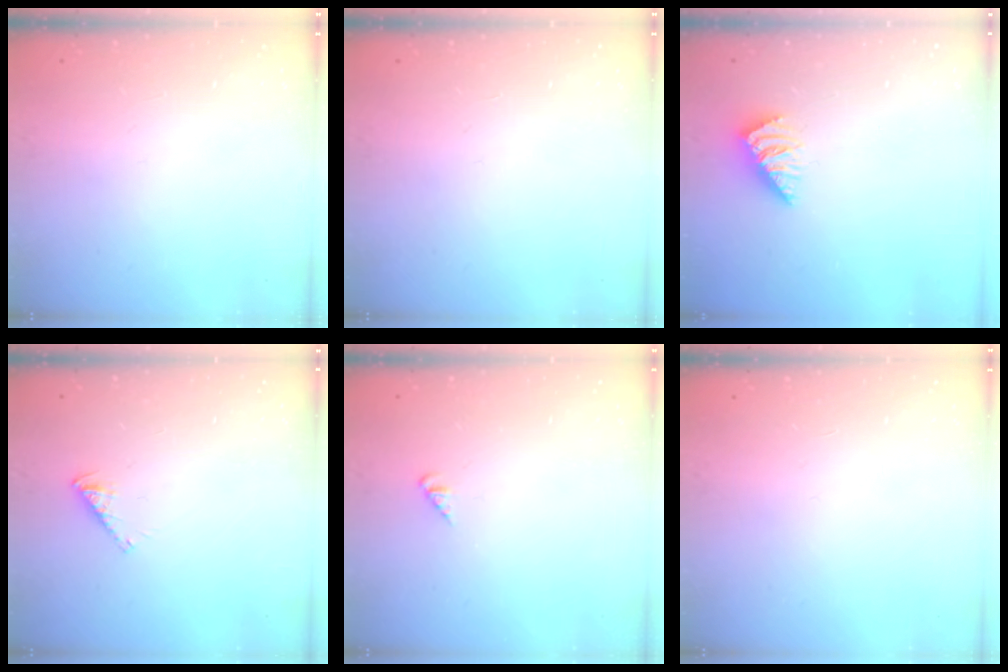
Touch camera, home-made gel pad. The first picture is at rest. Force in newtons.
{"total": 0.0}
{"total": 1.3, "press": 1.2, "slide": 0.3}
{"total": 2.5, "press": 2.5, "slide": 0.0}
{"total": 1.4, "press": 1.4, "slide": 0.3}
{"total": 0.0}